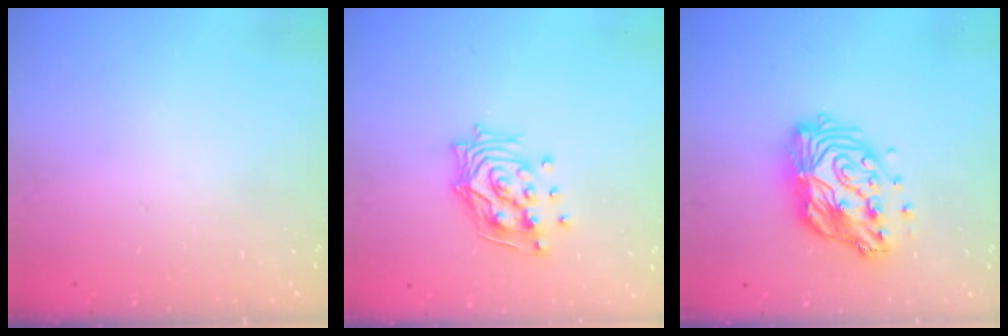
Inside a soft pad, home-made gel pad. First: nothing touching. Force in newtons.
{"total": 12.9, "press": 12.7, "slide": 2.2}
{"total": 15.4, "press": 15.4, "slide": 1.4}